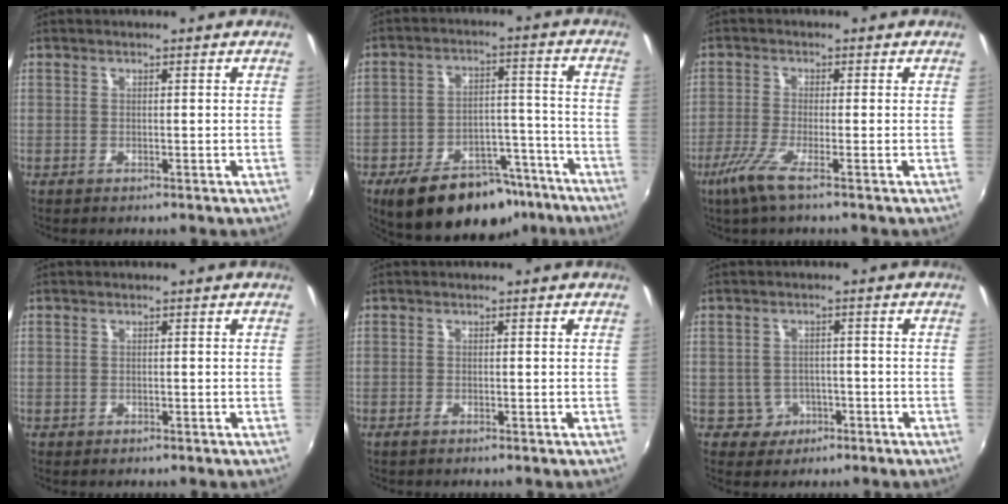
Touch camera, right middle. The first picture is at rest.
{"total": 17.7, "force": [-12.9, 8.7, 8.4], "torque": [-0.154, 0.025, -0.169]}
{"total": 5.4, "force": [-3.4, -0.3, 4.2], "torque": [-0.106, -0.016, -0.069]}
{"total": 0.5, "force": [-0.4, 0.4, 0.1], "torque": [-0.002, -0.002, -0.007]}
{"total": 0.8, "force": [-0.6, 0.1, 0.4], "torque": [-0.009, -0.002, -0.013]}
{"total": 4.1, "force": [-1.8, 3.6, 0.4], "torque": [-0.018, 0.010, -0.022]}